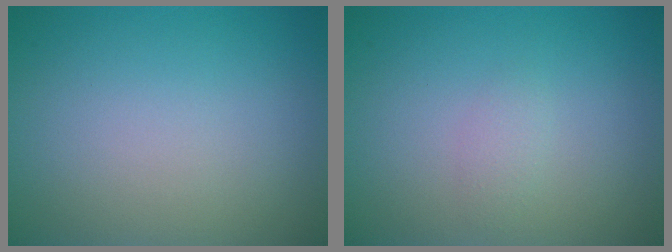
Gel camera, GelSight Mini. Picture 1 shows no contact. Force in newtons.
{"total": 0.8, "press": 0.8, "slide": 0.0}